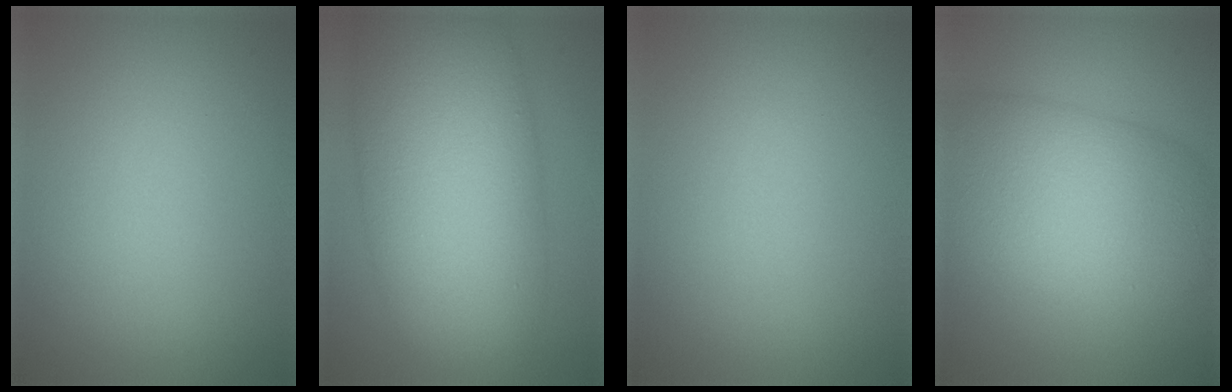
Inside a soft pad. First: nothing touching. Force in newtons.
{"total": 13.8, "press": 13.8, "slide": 0.2}
{"total": 0.0}
{"total": 10.3, "press": 10.3, "slide": 0.2}